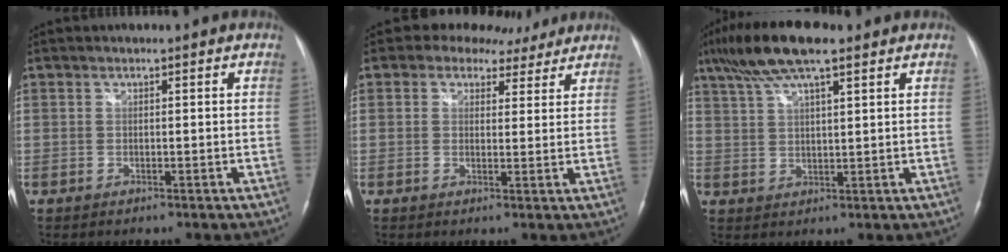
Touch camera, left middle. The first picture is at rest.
{"total": 6.9, "force": [5.3, 4.1, 1.7], "torque": [-0.023, 0.019, 0.063]}
{"total": 10.4, "force": [7.2, 2.0, 7.3], "torque": [-0.145, 0.023, 0.125]}